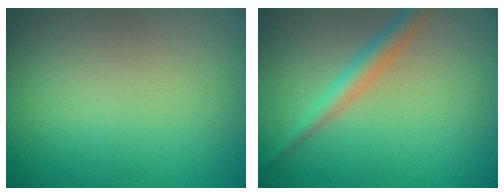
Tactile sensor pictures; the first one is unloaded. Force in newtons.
{"total": 2.5, "press": 2.5, "slide": 0.1}